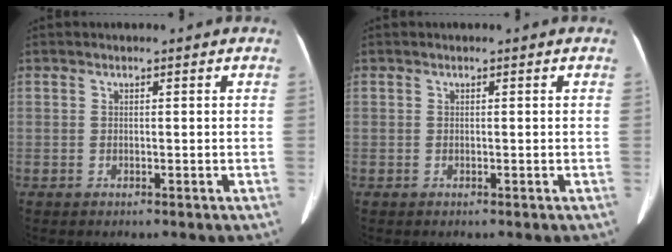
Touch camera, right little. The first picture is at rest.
{"total": 0.0}